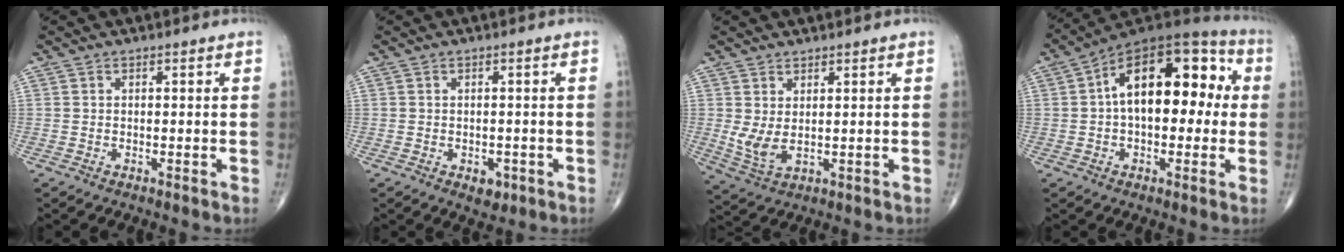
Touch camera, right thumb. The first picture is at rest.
{"total": 2.7, "force": [-1.2, 1.8, 1.6], "torque": [-0.009, 0.001, -0.010]}
{"total": 4.9, "force": [0.9, 2.2, 4.3], "torque": [-0.089, -0.010, 0.027]}
{"total": 19.3, "force": [2.4, 10.5, 16.1], "torque": [-0.213, 0.047, 0.023]}